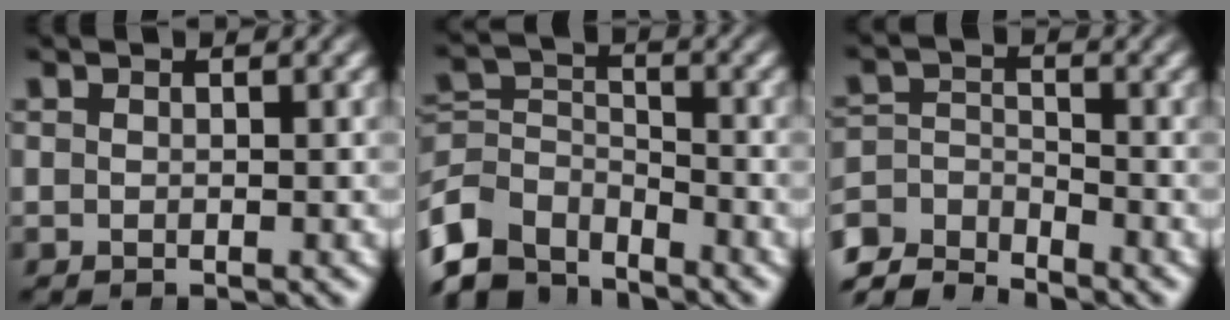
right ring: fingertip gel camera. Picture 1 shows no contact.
{"total": 7.5, "force": [-4.2, 5.2, 3.4], "torque": [-0.085, -0.045, -0.059]}
{"total": 5.4, "force": [-3.9, 3.2, 2.0], "torque": [-0.053, -0.030, -0.060]}